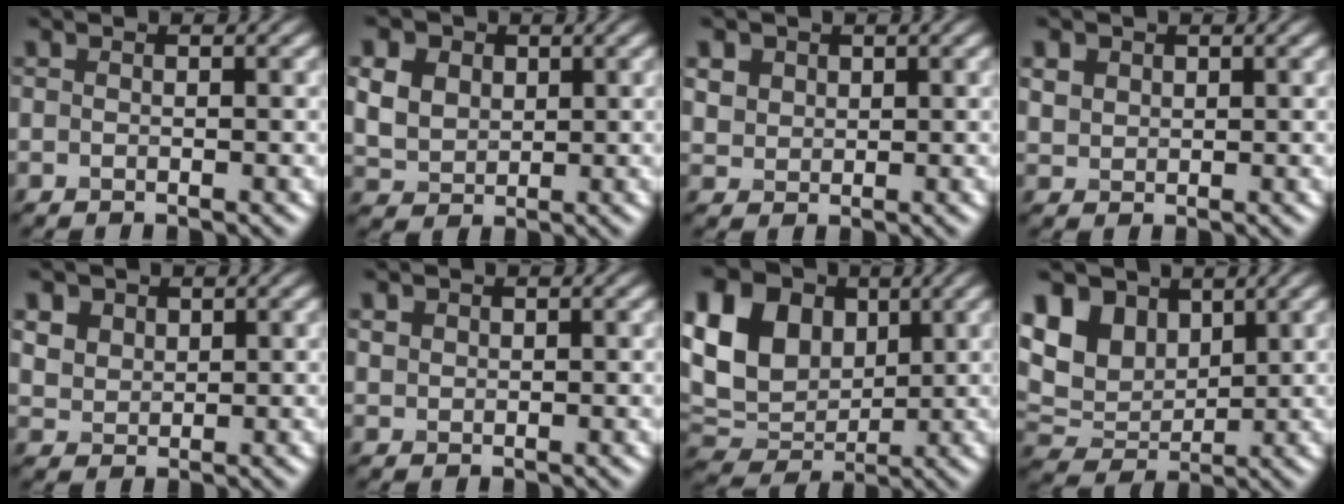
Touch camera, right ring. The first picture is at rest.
{"total": 8.7, "force": [3.8, 6.6, 4.4], "torque": [-0.115, 0.029, 0.056]}
{"total": 3.4, "force": [1.9, 2.5, 1.4], "torque": [-0.052, 0.006, 0.044]}
{"total": 2.0, "force": [1.1, 1.6, 0.7], "torque": [-0.020, -0.002, 0.027]}
{"total": 4.4, "force": [2.6, 3.0, 1.9], "torque": [-0.069, 0.008, 0.053]}
{"total": 1.1, "force": [0.6, 0.8, 0.2], "torque": [-0.006, 0.000, 0.015]}
{"total": 12.6, "force": [3.6, 9.5, 7.4], "torque": [-0.168, 0.044, 0.052]}
{"total": 7.5, "force": [3.5, 5.3, 4.1], "torque": [-0.104, 0.011, 0.058]}